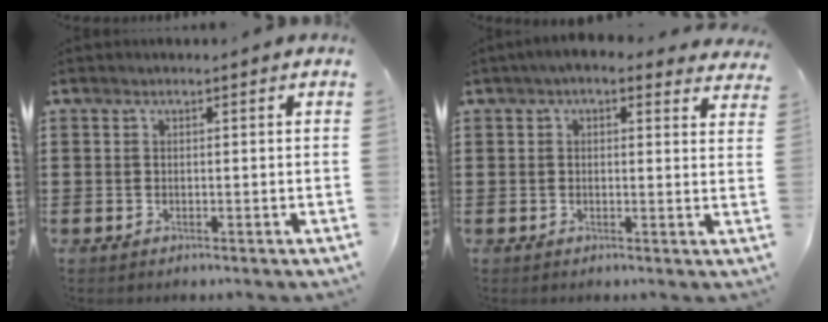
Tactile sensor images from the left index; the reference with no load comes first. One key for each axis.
{"total": 2.8, "fx": 2.2, "fy": 1.1, "fz": 1.5, "tx": -0.037, "ty": -0.002, "tz": 0.039}